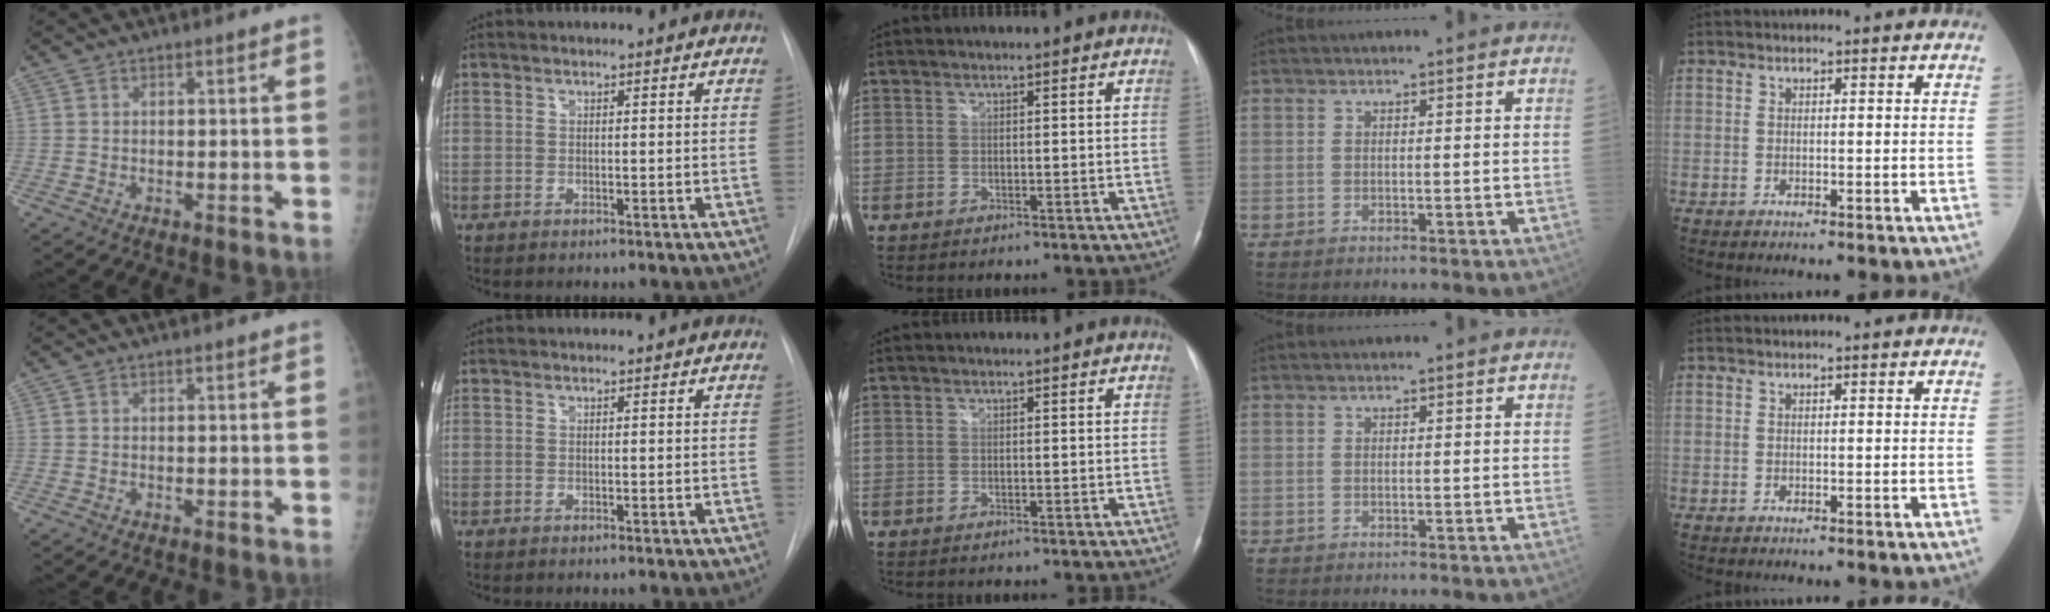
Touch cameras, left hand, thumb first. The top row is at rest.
{}